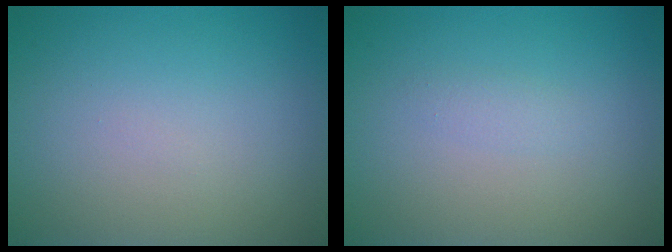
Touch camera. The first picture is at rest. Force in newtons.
{"total": 0.8, "press": 0.8, "slide": 0.1}